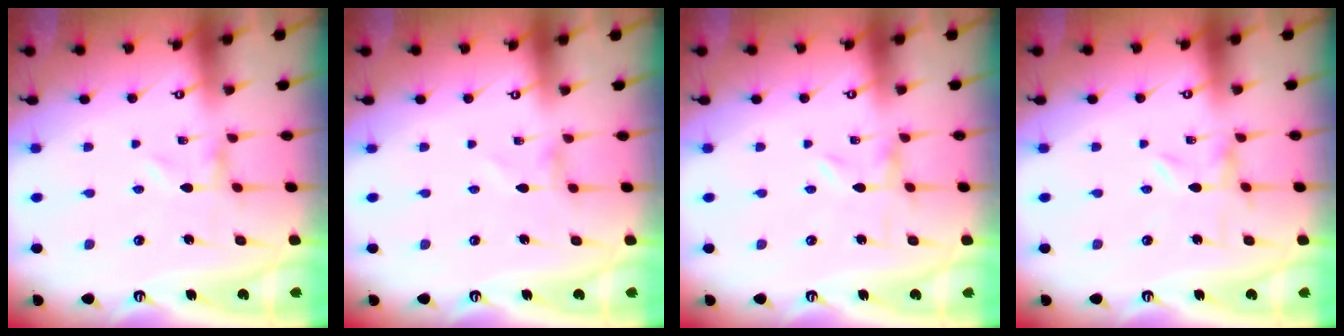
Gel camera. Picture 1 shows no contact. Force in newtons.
{"total": 0.0}
{"total": 0.0}
{"total": 0.0}